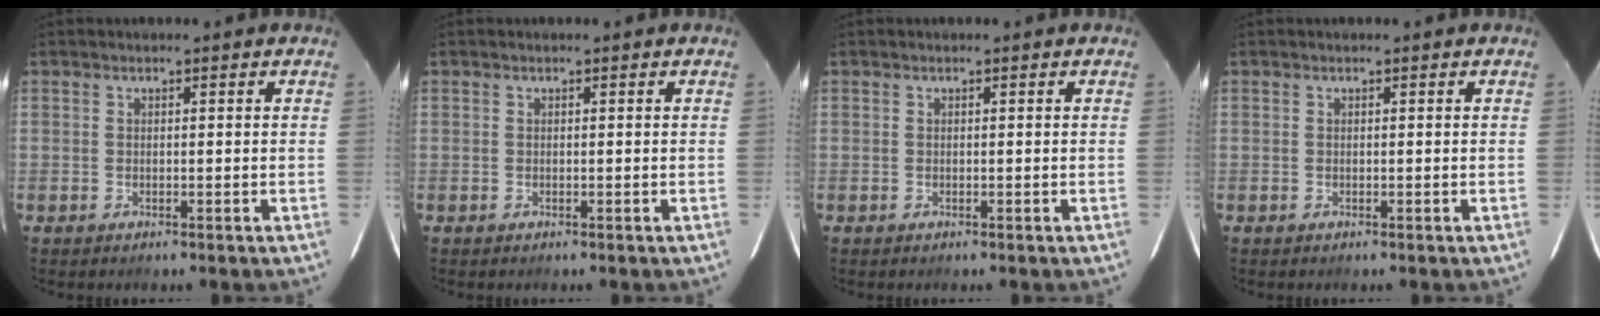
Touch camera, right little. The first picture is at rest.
{"total": 0.0}
{"total": 0.0}
{"total": 0.0}